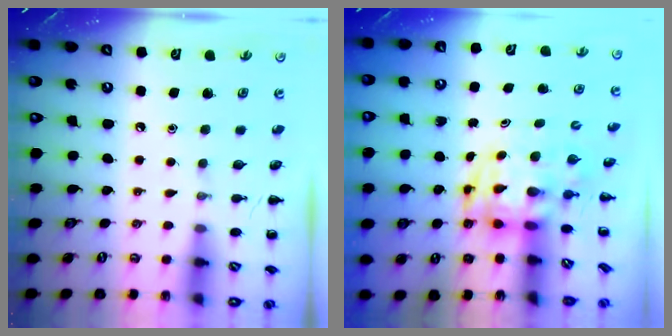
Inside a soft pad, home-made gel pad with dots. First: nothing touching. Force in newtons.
{"total": 3.8, "press": 3.7, "slide": 0.8}